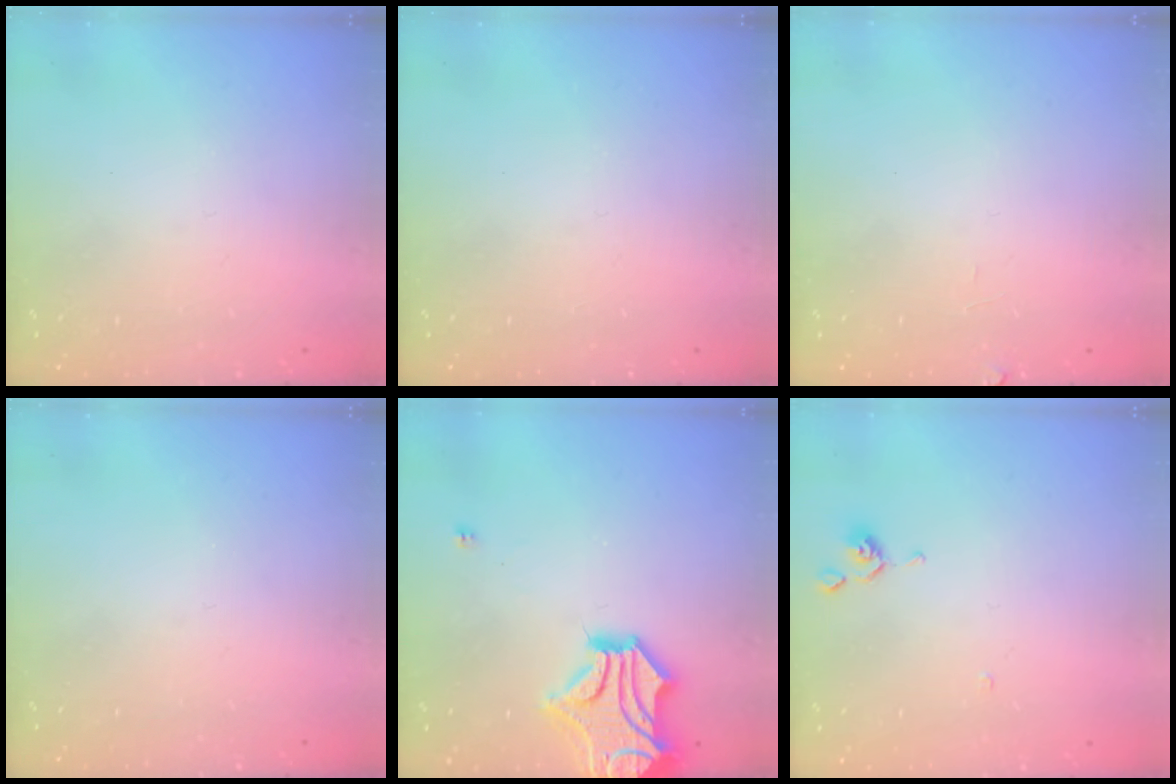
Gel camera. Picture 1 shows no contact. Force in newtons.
{"total": 0.0}
{"total": 1.3, "press": 1.2, "slide": 0.5}
{"total": 0.0}
{"total": 7.4, "press": 7.1, "slide": 2.1}
{"total": 0.0}